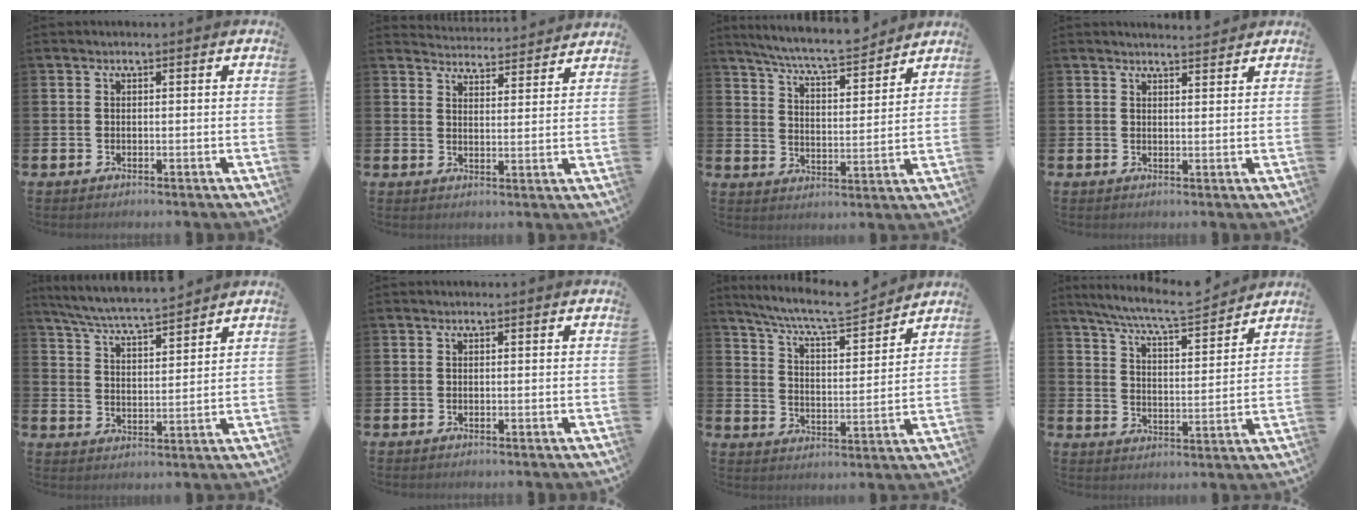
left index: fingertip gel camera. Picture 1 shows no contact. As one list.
[{"total": 4.4, "force": [4.4, 0.3, -0.2], "torque": [-0.010, -0.035, 0.079]}, {"total": 7.4, "force": [7.1, 0.0, 2.2], "torque": [-0.071, -0.044, 0.125]}, {"total": 2.7, "force": [2.7, 0.0, 0.0], "torque": [0.004, -0.018, 0.047]}, {"total": 6.5, "force": [6.3, 0.0, 1.7], "torque": [-0.058, -0.039, 0.111]}, {"total": 0.0}, {"total": 8.3, "force": [7.7, 0.8, 2.9], "torque": [-0.088, -0.047, 0.134]}, {"total": 7.9, "force": [7.4, 0.3, 2.8], "torque": [-0.083, -0.043, 0.131]}]